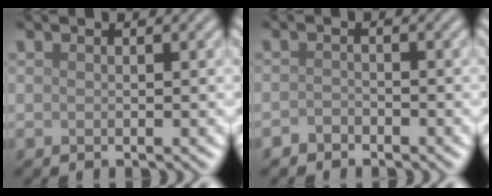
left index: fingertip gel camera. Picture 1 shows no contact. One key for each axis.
{"total": 1.1, "fx": -0.9, "fy": 0.6, "fz": 0.2, "tx": -0.001, "ty": 0.003, "tz": -0.018}